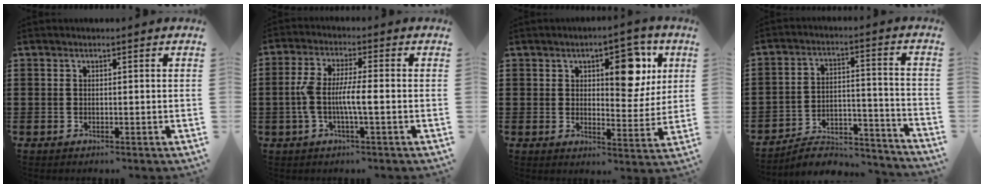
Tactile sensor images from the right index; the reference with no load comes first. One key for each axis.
{"total": 5.7, "fx": -1.2, "fy": 0.9, "fz": 5.5, "tx": -0.126, "ty": -0.010, "tz": -0.032}
{"total": 9.2, "fx": 4.0, "fy": 4.3, "fz": 7.1, "tx": -0.100, "ty": -0.003, "tz": 0.060}
{"total": 6.2, "fx": -5.7, "fy": 1.6, "fz": 1.8, "tx": -0.034, "ty": 0.010, "tz": -0.111}